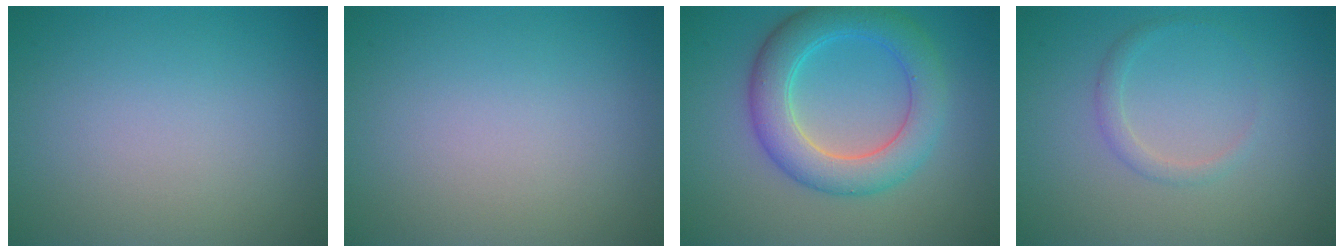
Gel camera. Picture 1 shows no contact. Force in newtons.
{"total": 0.0}
{"total": 6.0, "press": 6.0, "slide": 0.1}
{"total": 1.2, "press": 1.2, "slide": 0.1}